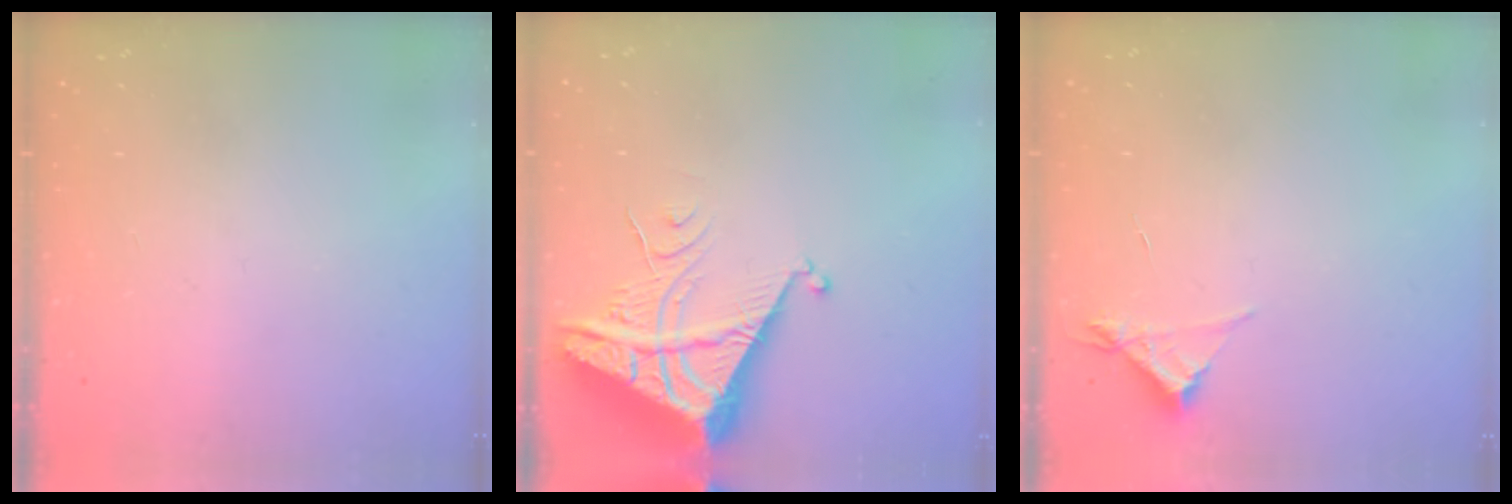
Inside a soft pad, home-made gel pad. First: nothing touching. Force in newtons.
{"total": 8.3, "press": 8.2, "slide": 1.0}
{"total": 3.0, "press": 3.0, "slide": 0.3}